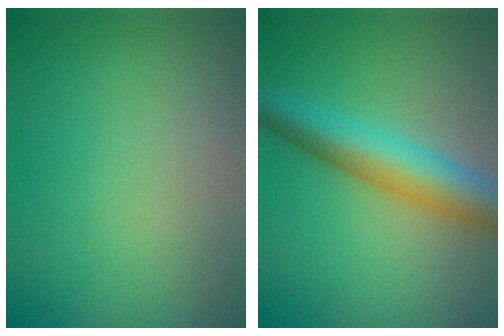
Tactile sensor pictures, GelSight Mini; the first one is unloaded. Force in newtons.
{"total": 6.9, "press": 6.9, "slide": 0.0}